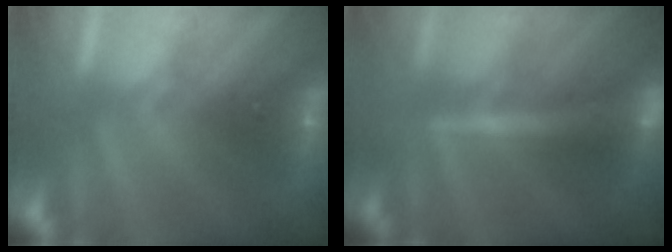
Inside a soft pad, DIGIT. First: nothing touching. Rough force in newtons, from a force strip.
{"total": 2.4}